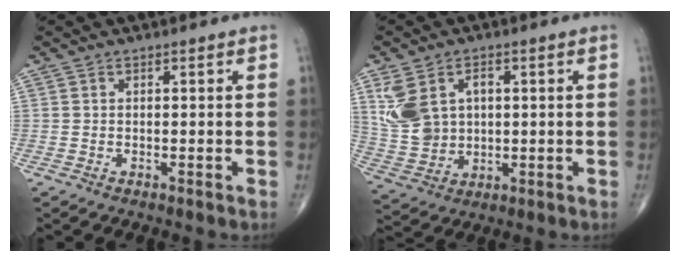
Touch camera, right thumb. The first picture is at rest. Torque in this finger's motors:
{"motor_torque": [0.04, 0.29, 0.72, 0.55, 0.03]}